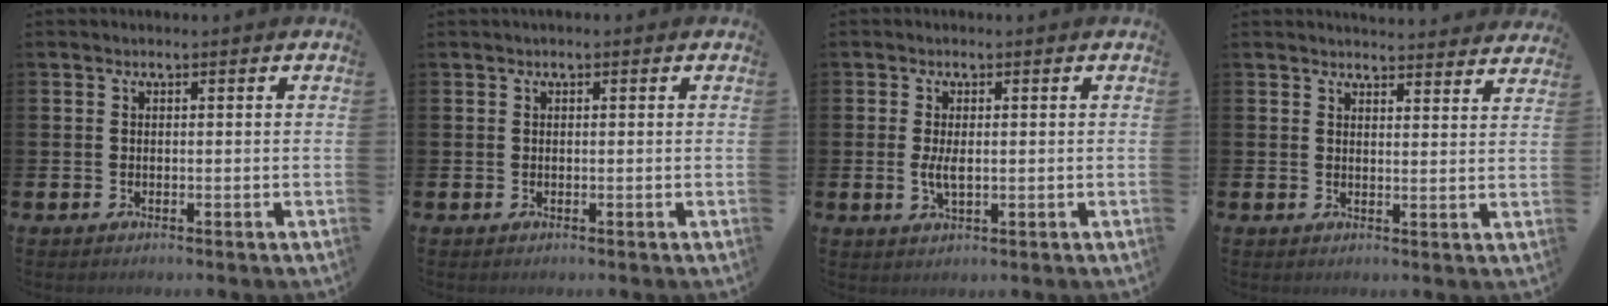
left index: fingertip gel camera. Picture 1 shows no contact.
{"total": 0.0}
{"total": 2.7, "force": [0.2, 1.1, 2.4], "torque": [-0.035, -0.002, -0.001]}
{"total": 3.8, "force": [3.8, 0.2, -0.2], "torque": [0.009, -0.029, 0.068]}